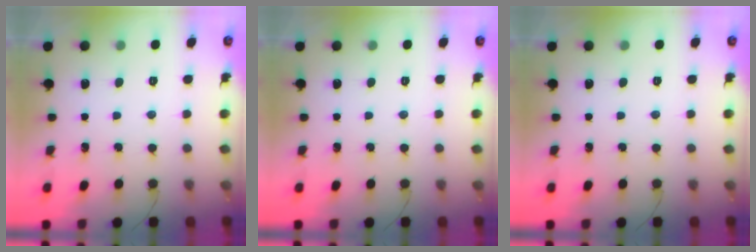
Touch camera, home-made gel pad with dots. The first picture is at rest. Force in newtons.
{"total": 0.0}
{"total": 0.0}